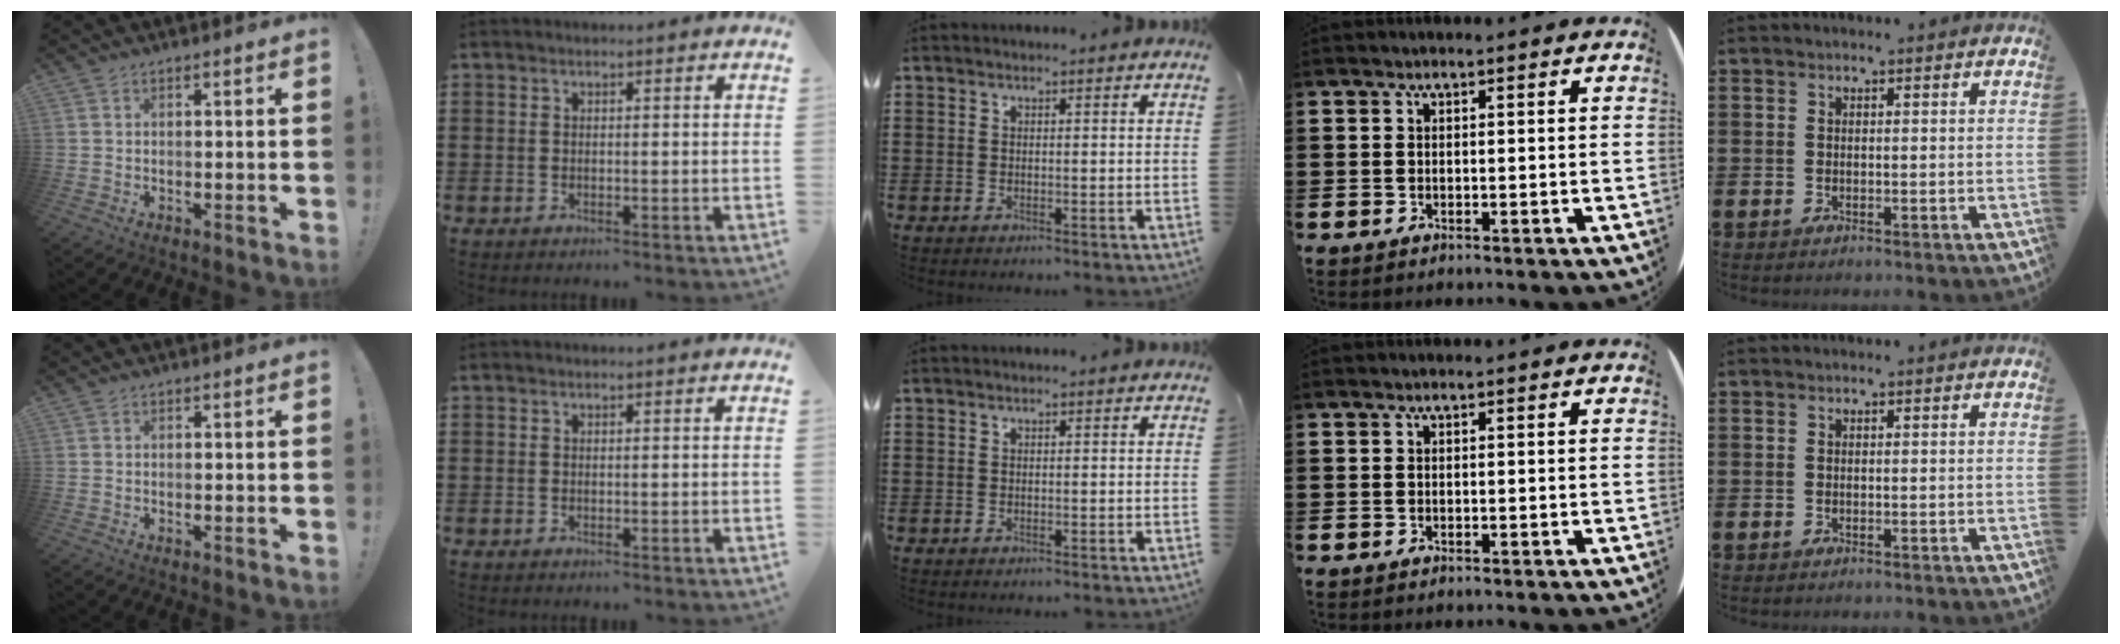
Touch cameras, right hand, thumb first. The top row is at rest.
{}